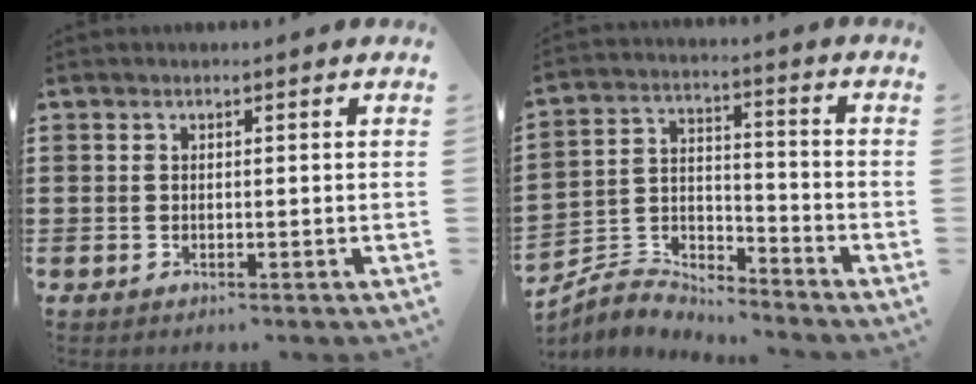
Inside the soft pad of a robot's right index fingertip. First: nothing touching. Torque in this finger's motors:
{"motor_torque": [-1.81, -0.33, -1.05, -0.21]}